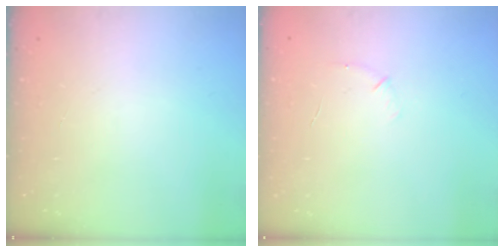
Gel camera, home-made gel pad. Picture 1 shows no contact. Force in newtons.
{"total": 3.3, "press": 3.2, "slide": 0.9}